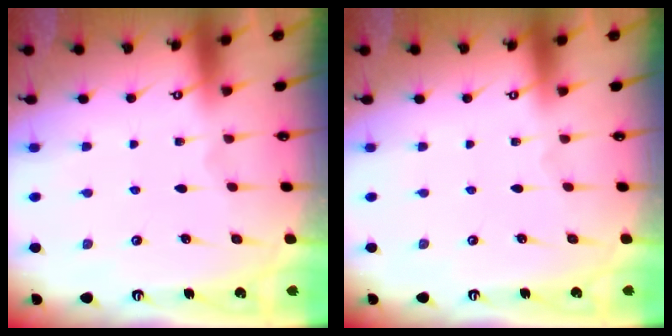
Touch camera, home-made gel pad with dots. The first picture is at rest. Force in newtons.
{"total": 0.0}